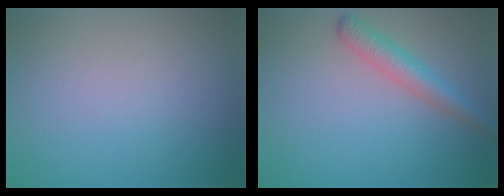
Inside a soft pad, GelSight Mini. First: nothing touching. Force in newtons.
{"total": 2.8, "press": 2.8, "slide": 0.1}